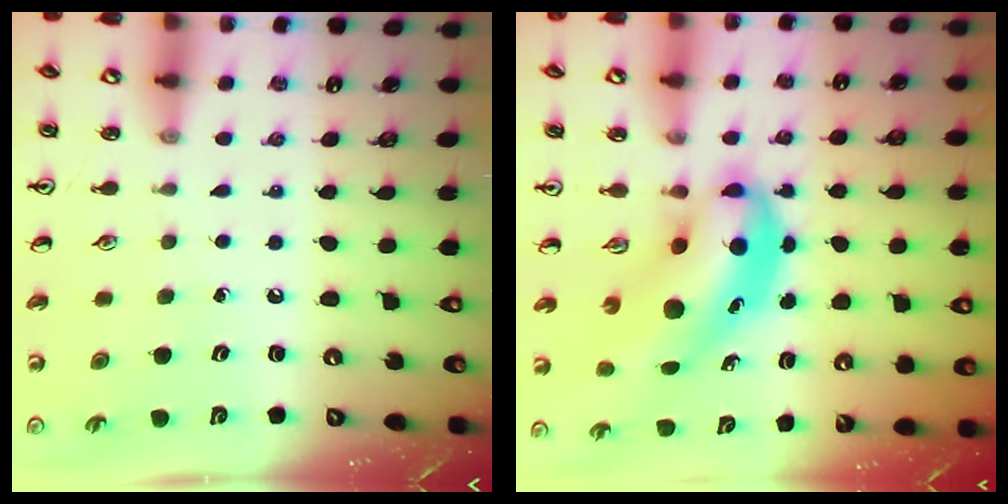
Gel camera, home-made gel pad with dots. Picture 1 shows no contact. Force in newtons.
{"total": 8.3, "press": 8.0, "slide": 2.2}